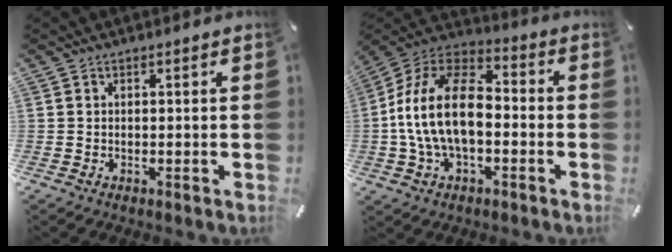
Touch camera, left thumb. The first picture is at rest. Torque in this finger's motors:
{"motor_torque": [0.56, 1.76, 0.87, 0.01, 0.73]}